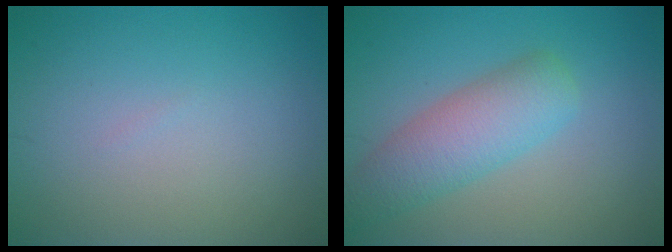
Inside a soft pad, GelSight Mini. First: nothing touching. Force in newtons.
{"total": 4.9, "press": 4.9, "slide": 0.3}